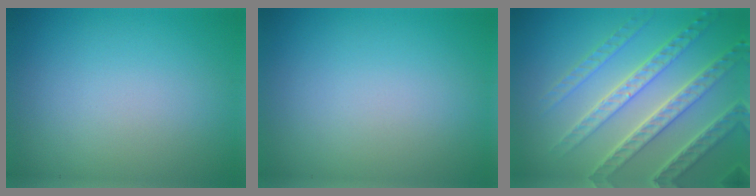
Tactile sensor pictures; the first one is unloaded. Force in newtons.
{"total": 0.0}
{"total": 7.2, "press": 5.5, "slide": 4.6}